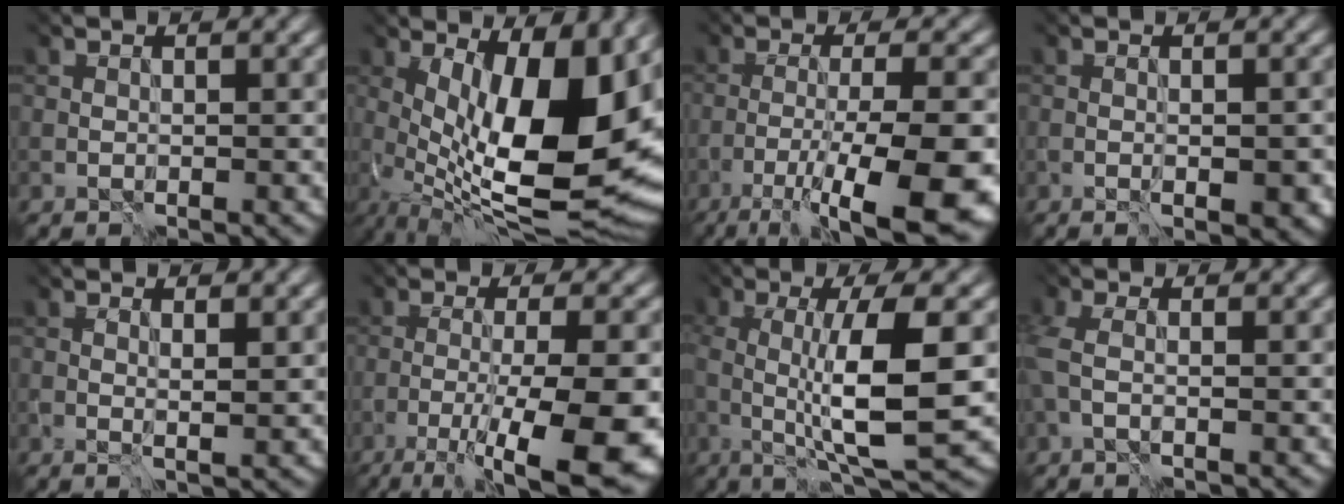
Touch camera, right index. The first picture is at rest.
{"total": 15.5, "force": [0.5, 6.6, 14.0], "torque": [-0.209, -0.015, 0.022]}
{"total": 10.8, "force": [-5.4, 2.0, 9.2], "torque": [-0.145, -0.020, -0.082]}
{"total": 2.4, "force": [-0.9, 0.6, 2.1], "torque": [-0.029, -0.008, -0.008]}
{"total": 1.0, "force": [0.6, -0.3, 0.7], "torque": [-0.012, -0.006, 0.012]}
{"total": 10.2, "force": [-4.3, 1.8, 9.1], "torque": [-0.134, -0.016, -0.061]}
{"total": 7.7, "force": [-0.6, 1.3, 7.5], "torque": [-0.127, -0.015, -0.007]}
{"total": 1.8, "force": [-0.5, 0.6, 1.6], "torque": [-0.055, -0.004, -0.013]}